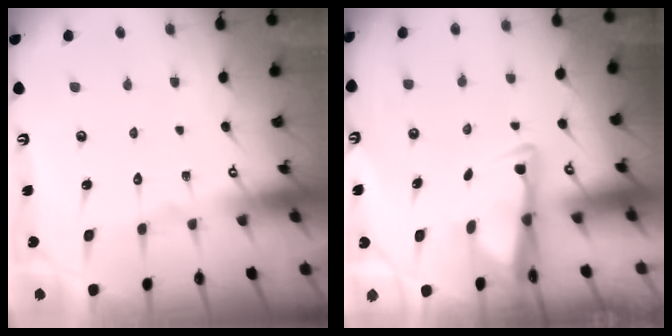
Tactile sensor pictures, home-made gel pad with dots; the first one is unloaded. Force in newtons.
{"total": 3.0, "press": 2.8, "slide": 0.9}